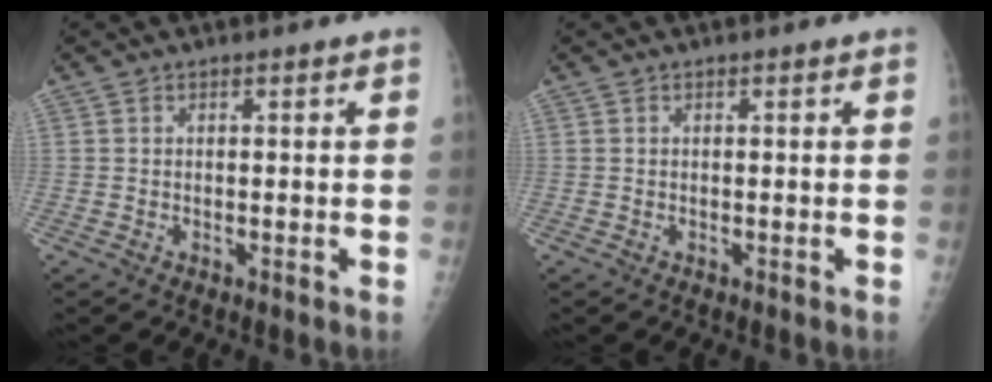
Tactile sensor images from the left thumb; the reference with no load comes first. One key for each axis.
{"total": 0.0}